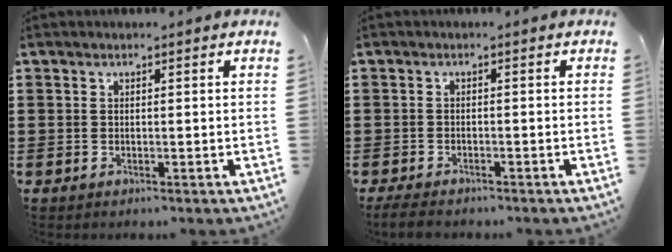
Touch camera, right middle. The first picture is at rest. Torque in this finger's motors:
{"motor_torque": [1.29, -0.32, 0.12, 0.06]}